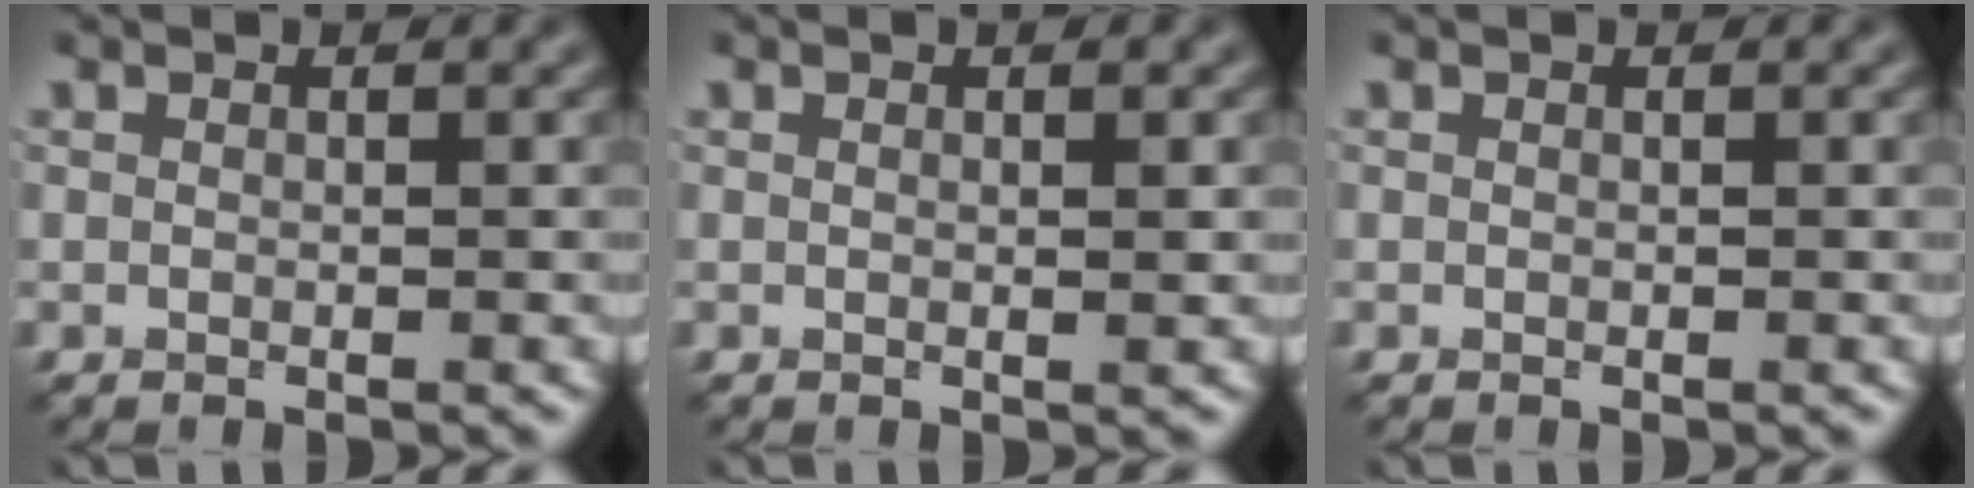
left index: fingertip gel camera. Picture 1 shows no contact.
{"total": 1.4, "force": [0.3, 0.3, 1.4], "torque": [-0.018, 0.002, 0.001]}
{"total": 0.0}